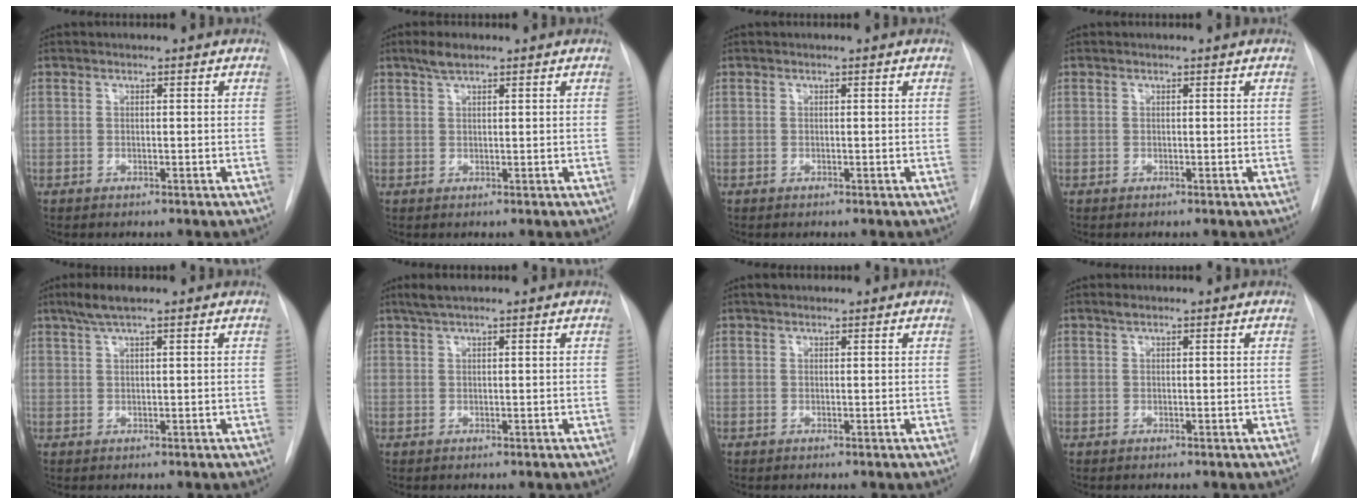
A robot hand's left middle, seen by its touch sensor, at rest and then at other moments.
{"total": 2.7, "force": [2.0, 0.7, 1.7], "torque": [-0.036, 0.008, 0.038]}
{"total": 0.0}
{"total": 0.0}
{"total": 3.6, "force": [2.5, 0.2, 2.6], "torque": [-0.059, 0.012, 0.048]}
{"total": 2.3, "force": [1.7, 0.0, 1.6], "torque": [-0.037, 0.014, 0.034]}
{"total": 1.1, "force": [0.9, 0.5, 0.4], "torque": [-0.011, 0.013, 0.016]}
{"total": 0.6, "force": [0.5, 0.2, 0.4], "torque": [-0.010, 0.008, 0.009]}